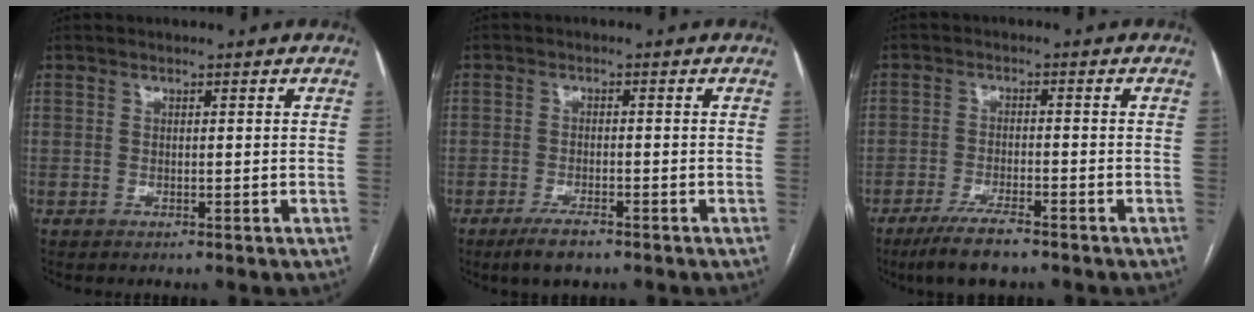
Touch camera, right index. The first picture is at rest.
{"total": 3.9, "force": [-2.9, 1.0, 2.4], "torque": [-0.050, -0.004, -0.049]}
{"total": 6.4, "force": [-4.8, 1.0, 4.0], "torque": [-0.079, -0.014, -0.085]}